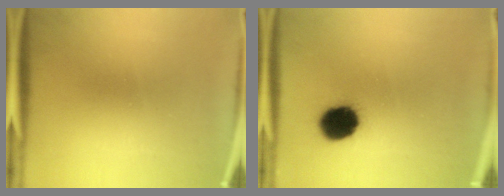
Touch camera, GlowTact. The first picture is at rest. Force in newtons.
{"total": 11.7}